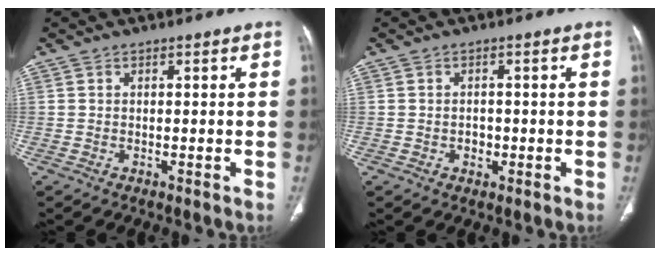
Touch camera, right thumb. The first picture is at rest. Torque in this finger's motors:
{"motor_torque": [-0.10, 0.16, 0.09, 0.37, 0.02]}